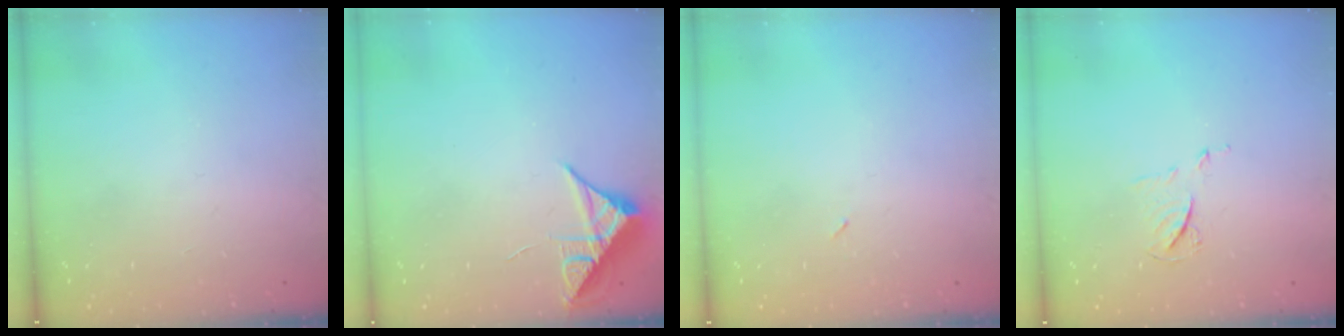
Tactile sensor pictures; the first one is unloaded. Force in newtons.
{"total": 7.7, "press": 7.7, "slide": 0.4}
{"total": 2.1, "press": 1.9, "slide": 1.0}
{"total": 6.1, "press": 6.0, "slide": 0.7}